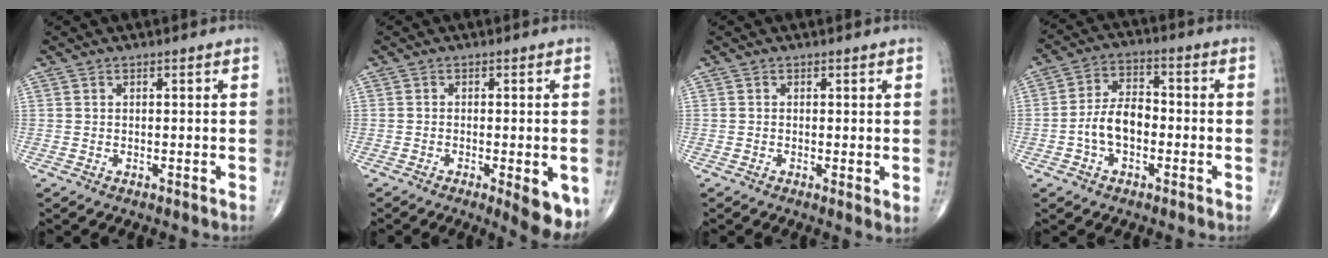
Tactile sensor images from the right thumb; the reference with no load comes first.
{"total": 7.5, "force": [-2.7, 2.1, 6.6], "torque": [-0.075, -0.010, -0.036]}
{"total": 1.8, "force": [0.0, 0.5, 1.7], "torque": [-0.031, -0.008, -0.006]}
{"total": 8.2, "force": [-2.0, 5.0, 6.1], "torque": [-0.107, 0.030, -0.045]}